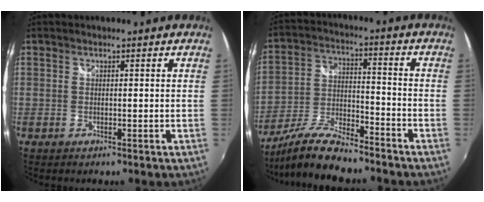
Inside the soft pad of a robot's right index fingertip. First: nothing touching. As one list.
[{"total": 12.4, "force": [-10.6, 2.7, 5.9], "torque": [-0.131, -0.004, -0.198]}]